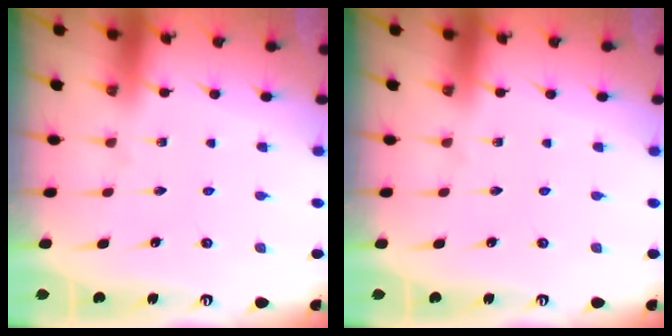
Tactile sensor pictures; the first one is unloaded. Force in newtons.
{"total": 0.0}